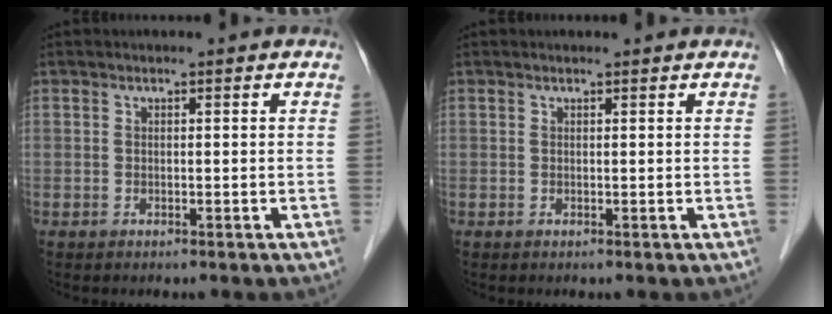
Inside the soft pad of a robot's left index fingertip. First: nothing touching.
{"total": 1.0, "force": [1.0, 0.1, 0.1], "torque": [-0.011, 0.006, 0.013]}